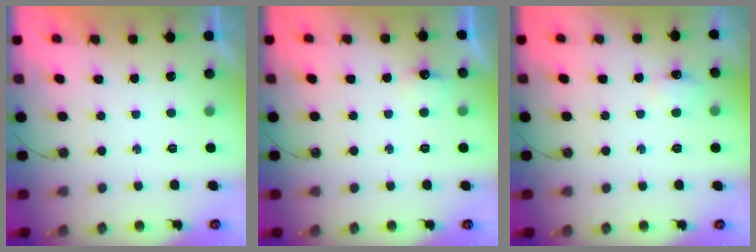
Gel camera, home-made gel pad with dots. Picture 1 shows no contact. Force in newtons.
{"total": 4.9, "press": 4.8, "slide": 1.0}
{"total": 5.5, "press": 5.4, "slide": 0.9}